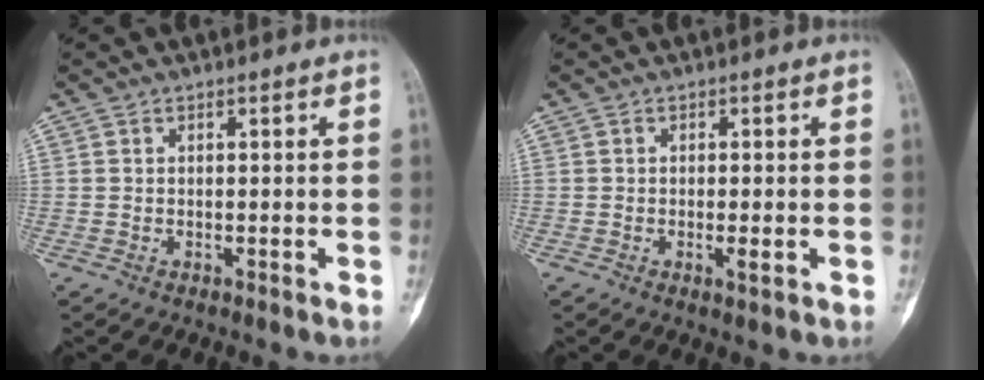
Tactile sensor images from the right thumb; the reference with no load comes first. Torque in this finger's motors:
{"motor_torque": [-0.44, -0.01, -0.34, 0.09, -0.05]}